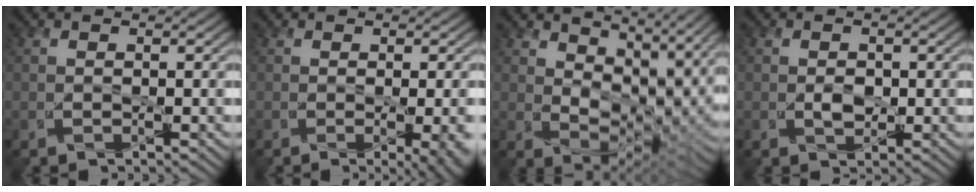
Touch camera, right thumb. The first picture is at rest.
{"total": 5.2, "force": [-1.1, 1.3, 4.9], "torque": [-0.059, -0.006, -0.001]}
{"total": 11.9, "force": [7.8, 5.4, 7.0], "torque": [-0.133, -0.005, 0.122]}
{"total": 1.5, "force": [0.0, 0.8, 1.2], "torque": [-0.026, -0.002, 0.002]}